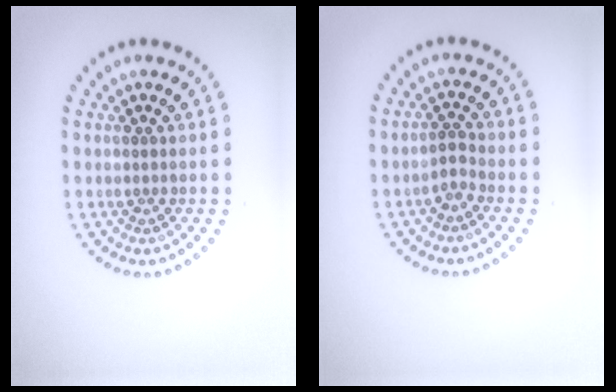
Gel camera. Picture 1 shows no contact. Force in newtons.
{"total": 1.3, "press": 0.9, "slide": 0.9}